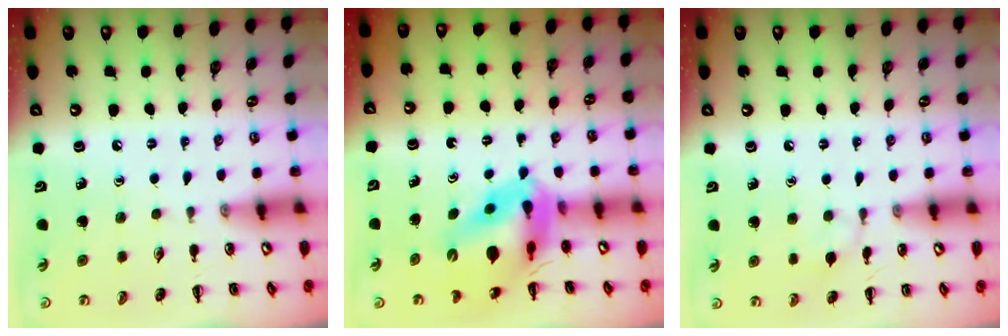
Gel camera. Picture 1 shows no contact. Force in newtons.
{"total": 12.0, "press": 11.4, "slide": 3.6}
{"total": 6.2, "press": 6.0, "slide": 1.7}